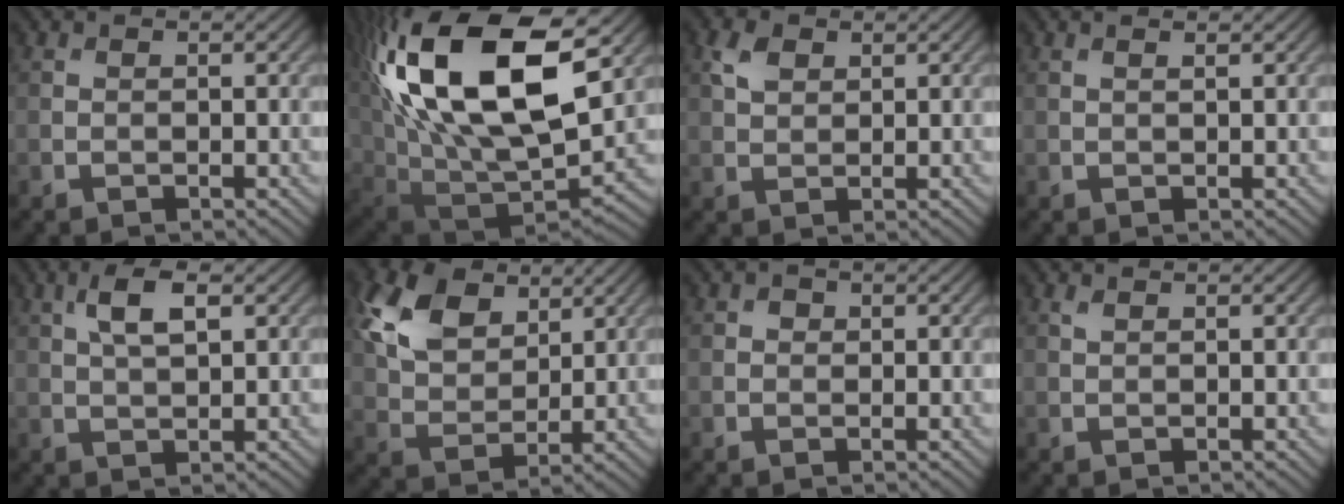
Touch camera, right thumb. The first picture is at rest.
{"total": 22.5, "force": [8.0, 10.6, 18.1], "torque": [-0.389, 0.031, 0.146]}
{"total": 3.0, "force": [1.4, 2.0, 1.7], "torque": [-0.044, 0.004, 0.026]}
{"total": 0.9, "force": [0.7, 0.1, 0.5], "torque": [-0.012, 0.000, 0.011]}
{"total": 4.8, "force": [1.8, 1.9, 3.9], "torque": [-0.087, 0.005, 0.035]}
{"total": 10.0, "force": [4.8, 6.3, 6.1], "torque": [-0.159, 0.009, 0.088]}
{"total": 1.0, "force": [0.3, 0.9, 0.3], "torque": [-0.004, -0.002, 0.000]}
{"total": 0.7, "force": [0.4, 0.3, 0.4], "torque": [-0.017, 0.000, 0.010]}